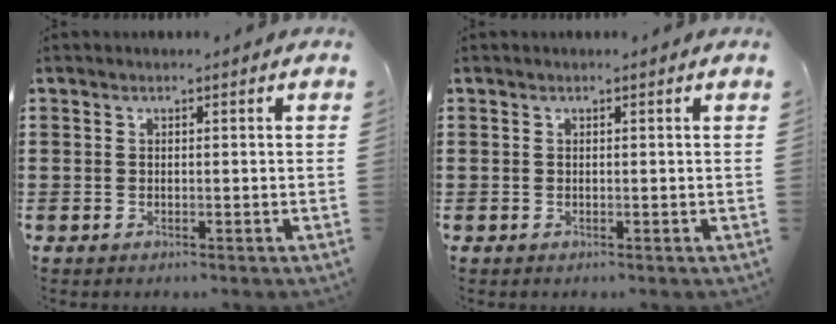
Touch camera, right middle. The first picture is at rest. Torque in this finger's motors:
{"motor_torque": [-0.32, 0.03, -0.04, -0.01]}